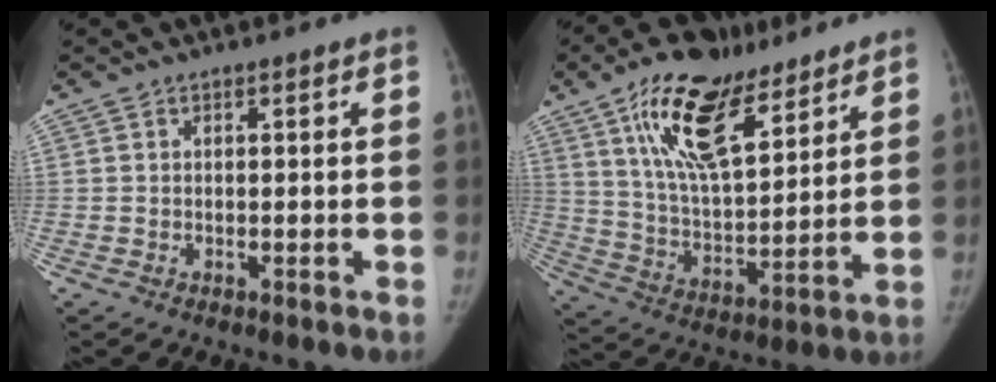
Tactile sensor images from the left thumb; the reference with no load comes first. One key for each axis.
{"total": 19.5, "fx": 11.8, "fy": 8.1, "fz": 13.3, "tx": -0.198, "ty": -0.052, "tz": 0.214}